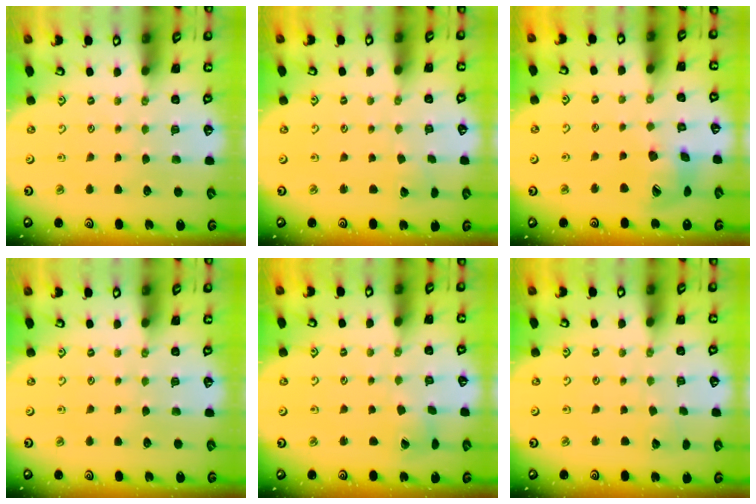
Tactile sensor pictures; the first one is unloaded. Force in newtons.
{"total": 1.9, "press": 1.9, "slide": 0.0}
{"total": 16.2, "press": 16.0, "slide": 2.3}
{"total": 0.0}
{"total": 2.9, "press": 2.8, "slide": 0.4}
{"total": 1.4, "press": 1.4, "slide": 0.1}